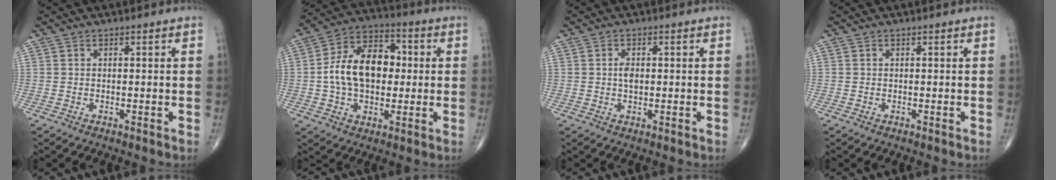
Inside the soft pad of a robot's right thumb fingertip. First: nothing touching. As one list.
[{"total": 15.5, "force": [0.5, 10.2, 11.6], "torque": [-0.174, 0.029, 0.001]}, {"total": 2.2, "force": [0.1, 1.3, 1.8], "torque": [-0.031, 0.000, 0.001]}, {"total": 0.0}]